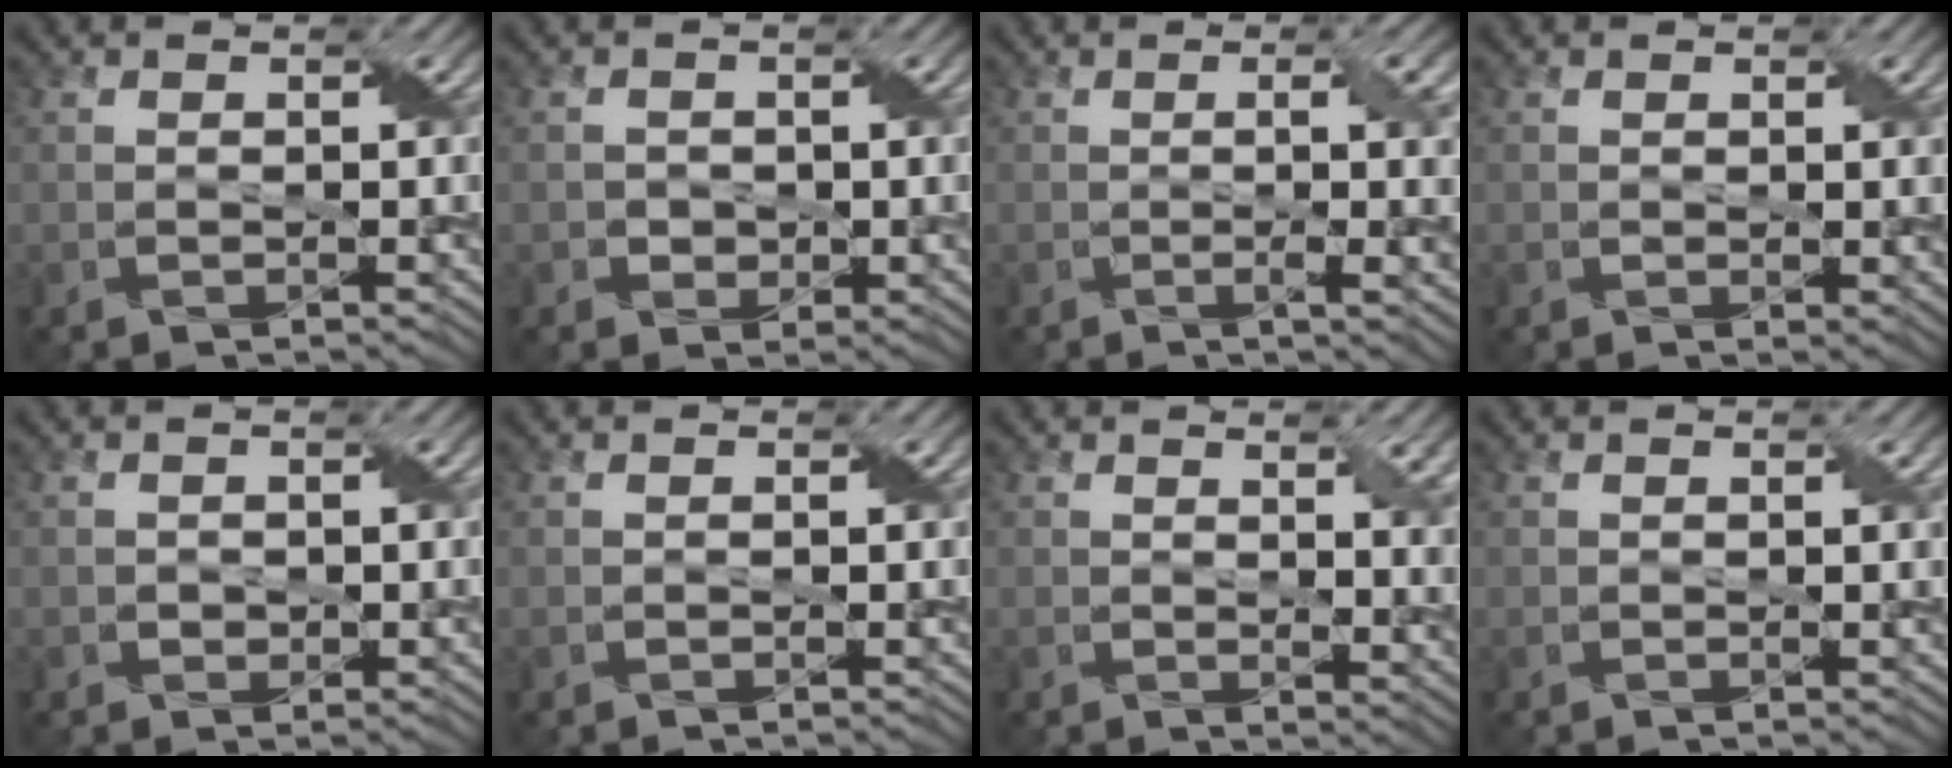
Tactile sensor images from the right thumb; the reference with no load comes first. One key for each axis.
{"total": 1.6, "fx": -0.3, "fy": 1.5, "fz": 0.4, "tx": -0.008, "ty": -0.005, "tz": -0.009}
{"total": 7.3, "fx": -0.3, "fy": 1.7, "fz": 7.1, "tx": -0.095, "ty": 0.002, "tz": 0.000}
{"total": 1.2, "fx": 0.5, "fy": 0.6, "fz": 1.0, "tx": -0.016, "ty": -0.003, "tz": 0.013}
{"total": 0.9, "fx": -0.1, "fy": 0.8, "fz": 0.2, "tx": -0.007, "ty": -0.005, "tz": -0.004}
{"total": 0.0}
{"total": 4.7, "fx": 1.9, "fy": 1.7, "fz": 3.9, "tx": -0.055, "ty": -0.008, "tz": 0.042}
{"total": 0.8, "fx": 0.3, "fy": 0.0, "fz": 0.7, "tx": -0.012, "ty": 0.003, "tz": 0.004}